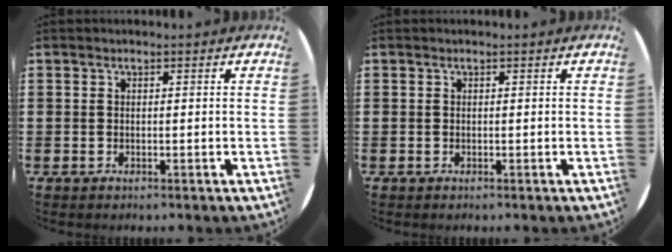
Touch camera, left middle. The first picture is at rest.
{"total": 0.0}